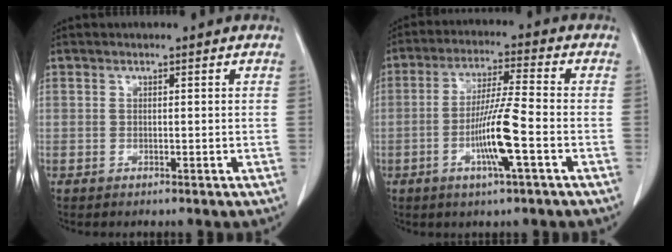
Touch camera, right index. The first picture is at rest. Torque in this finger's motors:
{"motor_torque": [1.55, 0.13, 0.64, 0.11]}